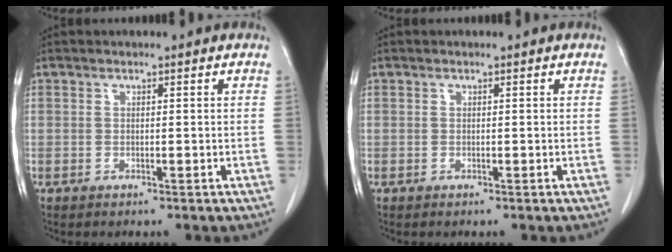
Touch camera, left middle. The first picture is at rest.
{"total": 0.0}